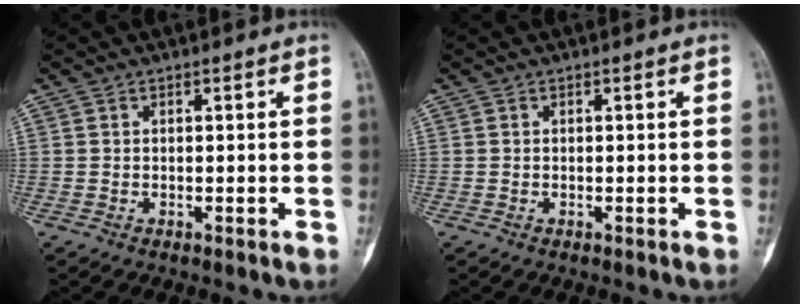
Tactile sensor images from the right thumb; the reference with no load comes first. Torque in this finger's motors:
{"motor_torque": [0.16, 0.16, 0.05, -0.11, 0.04]}